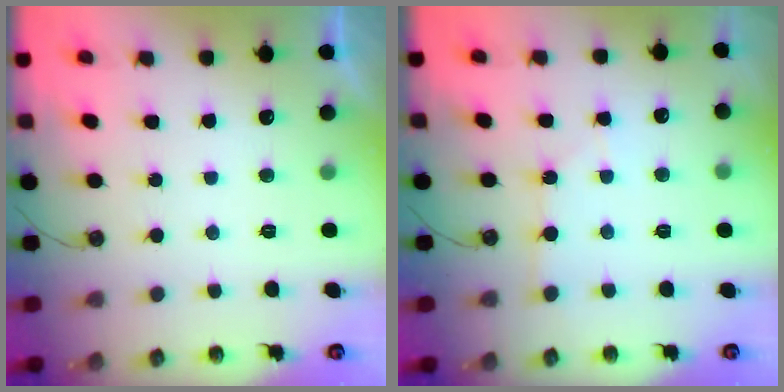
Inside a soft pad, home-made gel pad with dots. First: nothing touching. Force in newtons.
{"total": 3.0, "press": 3.0, "slide": 0.4}